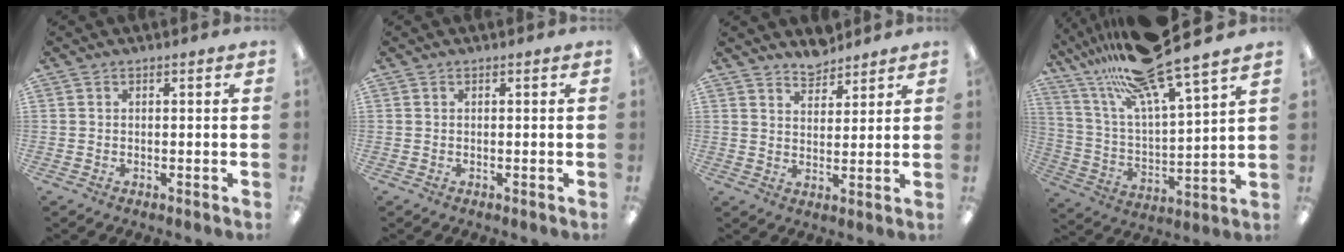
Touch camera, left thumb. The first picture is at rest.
{"total": 0.0}
{"total": 4.8, "force": [4.5, 1.6, 0.4], "torque": [0.007, -0.031, 0.082]}
{"total": 20.6, "force": [17.2, 2.8, 11.0], "torque": [-0.202, -0.111, 0.285]}